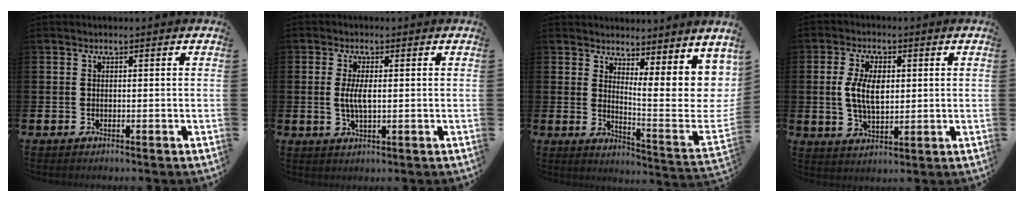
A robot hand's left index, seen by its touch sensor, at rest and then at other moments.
{"total": 3.4, "force": [0.4, 1.3, 3.1], "torque": [-0.054, 0.002, 0.003]}
{"total": 7.0, "force": [5.0, 1.8, 4.6], "torque": [-0.060, -0.073, 0.081]}
{"total": 6.0, "force": [1.1, 3.3, 4.9], "torque": [-0.078, 0.001, 0.014]}